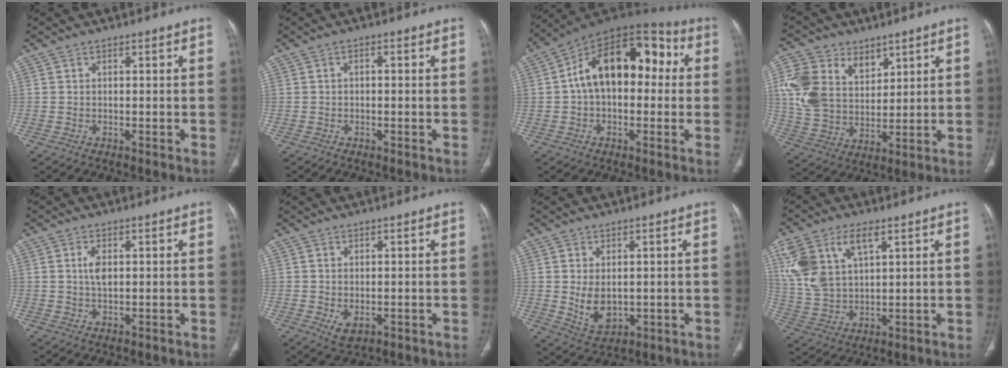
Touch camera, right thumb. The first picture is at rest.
{"total": 0.8, "force": [-0.1, 0.5, 0.6], "torque": [-0.008, 0.005, -0.004]}
{"total": 18.5, "force": [2.1, 11.2, 14.6], "torque": [-0.195, 0.053, 0.023]}
{"total": 14.7, "force": [5.8, 10.8, 8.2], "torque": [-0.148, -0.016, 0.121]}
{"total": 3.1, "force": [0.6, 1.6, 2.6], "torque": [-0.049, -0.002, 0.011]}
{"total": 3.0, "force": [-0.6, 1.9, 2.3], "torque": [-0.040, -0.006, 0.000]}
{"total": 6.4, "force": [0.1, 4.2, 4.9], "torque": [-0.076, -0.013, 0.020]}
{"total": 14.0, "force": [6.0, 7.6, 10.0], "torque": [-0.214, -0.005, 0.127]}